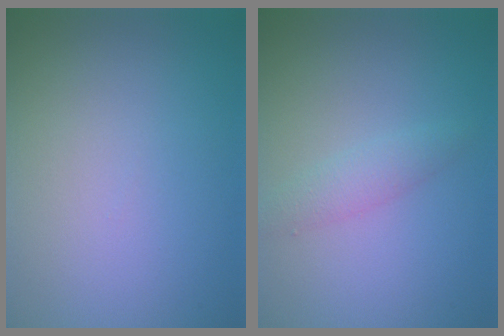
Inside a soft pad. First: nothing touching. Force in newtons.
{"total": 1.6, "press": 1.6, "slide": 0.0}